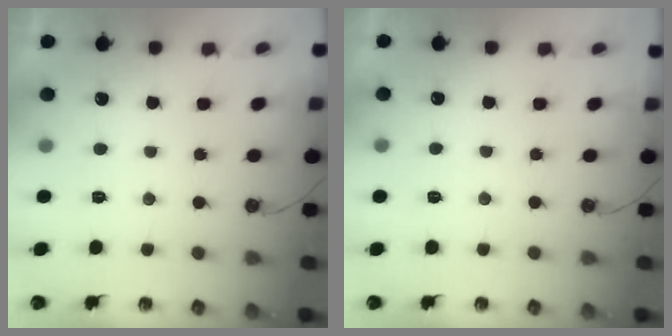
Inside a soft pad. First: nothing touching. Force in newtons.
{"total": 2.3, "press": 2.3, "slide": 0.4}